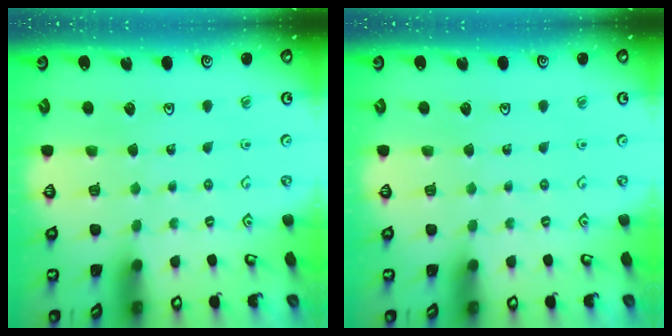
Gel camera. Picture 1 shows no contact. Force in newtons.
{"total": 0.0}